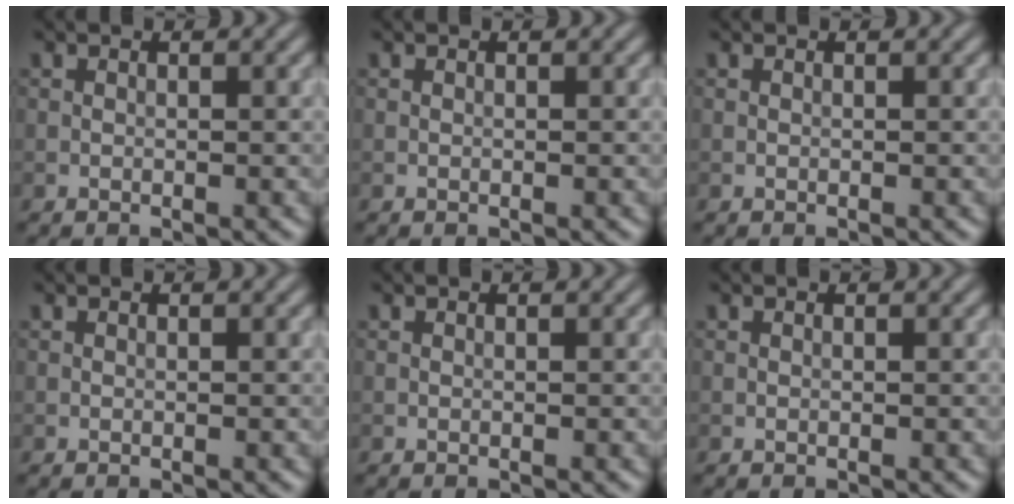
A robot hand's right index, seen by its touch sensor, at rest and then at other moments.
{"total": 0.0}
{"total": 0.0}
{"total": 0.0}
{"total": 0.0}
{"total": 0.0}